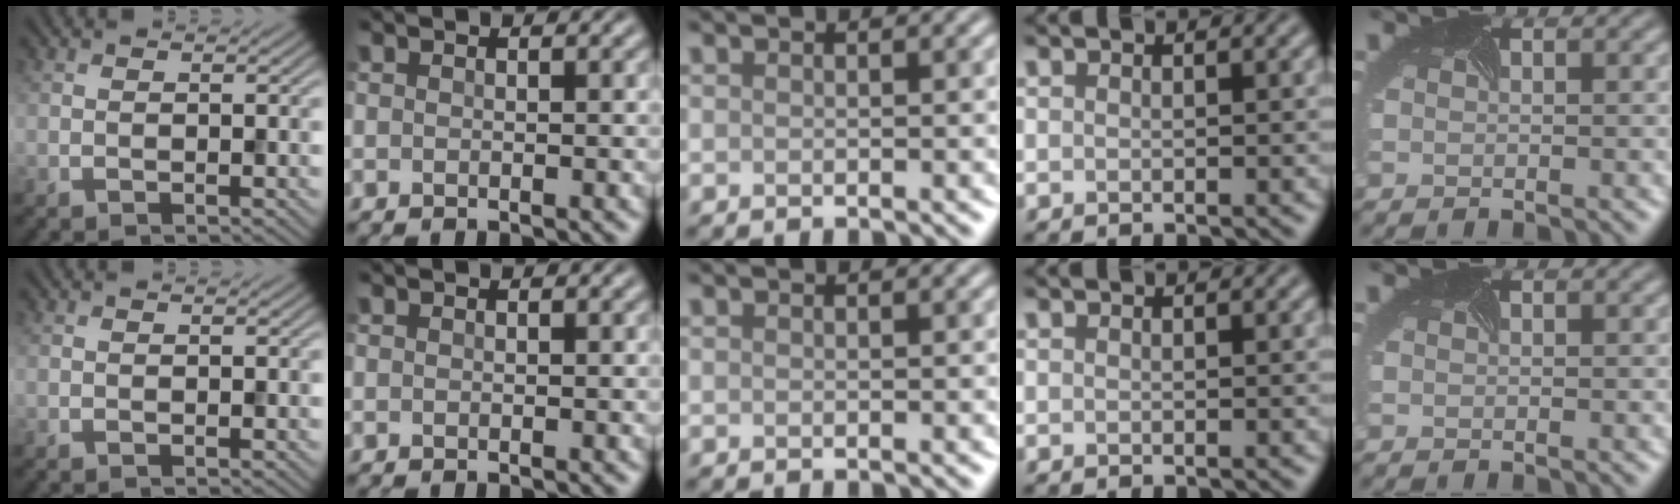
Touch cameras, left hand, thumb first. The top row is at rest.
{}